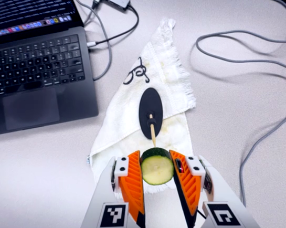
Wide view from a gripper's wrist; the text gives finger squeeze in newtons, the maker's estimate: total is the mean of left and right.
{"total": 12.3, "left": 12.2, "right": 12.4}